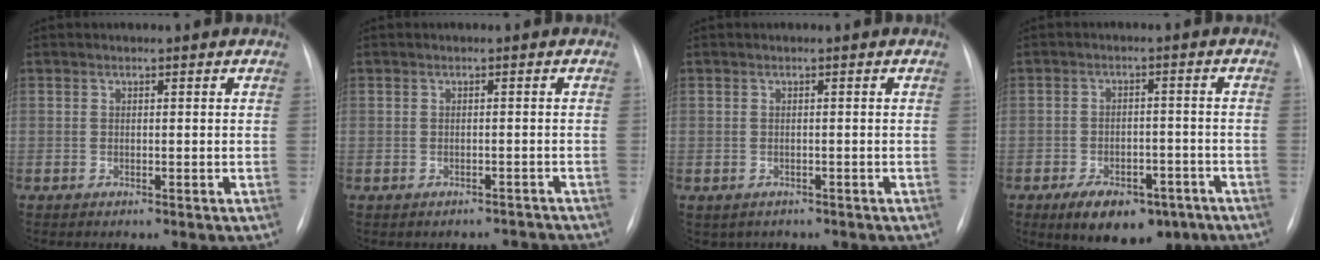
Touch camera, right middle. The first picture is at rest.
{"total": 2.3, "force": [-2.2, 0.7, -0.4], "torque": [0.013, 0.007, -0.024]}
{"total": 2.6, "force": [-1.9, 1.7, 0.3], "torque": [-0.005, 0.006, -0.023]}
{"total": 10.8, "force": [-6.9, 5.6, 6.1], "torque": [-0.084, 0.004, -0.097]}